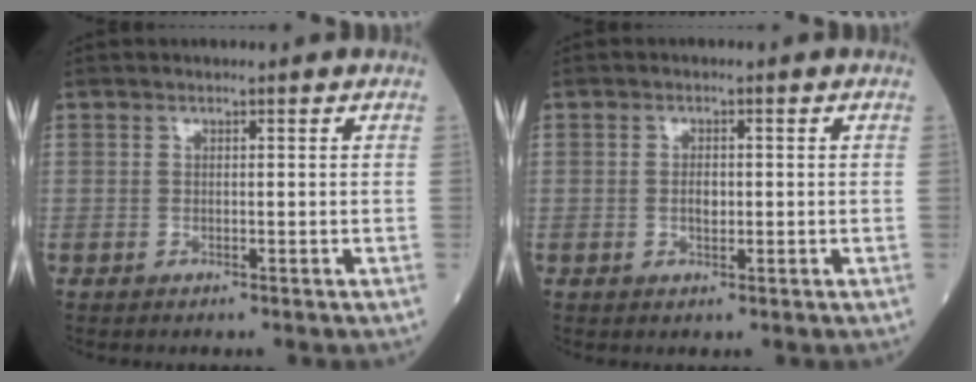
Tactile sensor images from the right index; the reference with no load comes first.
{"total": 1.7, "force": [-0.2, 0.9, 1.5], "torque": [-0.028, 0.000, -0.002]}